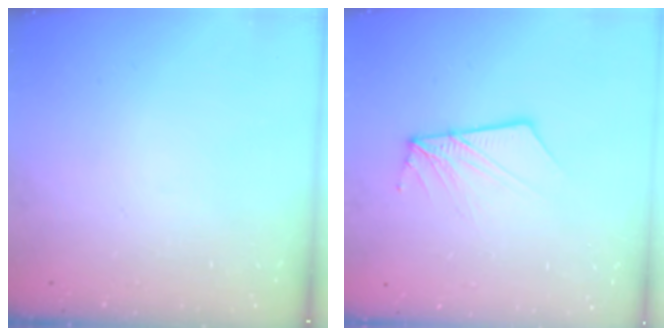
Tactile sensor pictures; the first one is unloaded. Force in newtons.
{"total": 9.3, "press": 9.2, "slide": 1.3}